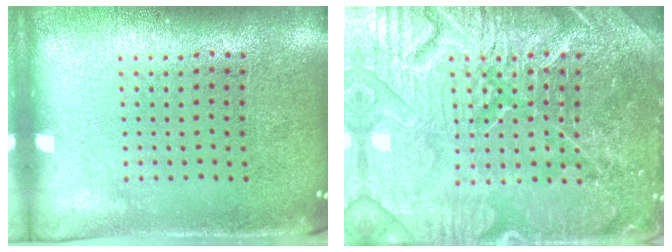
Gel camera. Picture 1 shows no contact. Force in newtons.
{"total": 7.8, "press": 7.7, "slide": 0.9}